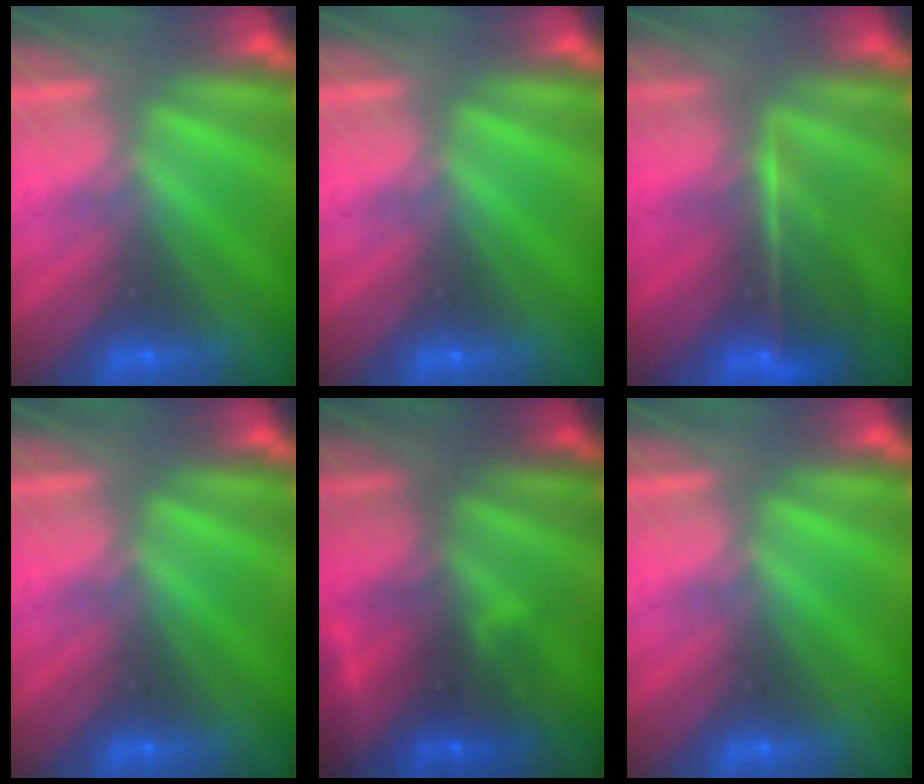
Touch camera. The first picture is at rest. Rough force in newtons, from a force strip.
{"total": 0.0}
{"total": 7.6}
{"total": 0.0}
{"total": 2.6}
{"total": 0.0}